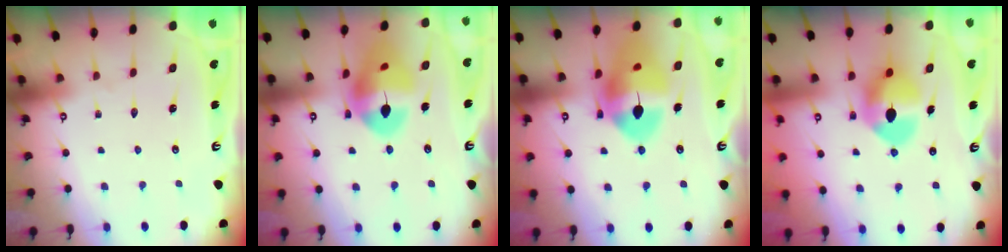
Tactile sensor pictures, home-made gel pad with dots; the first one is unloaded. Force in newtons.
{"total": 16.8, "press": 16.7, "slide": 2.3}
{"total": 18.1, "press": 17.9, "slide": 2.2}
{"total": 11.0, "press": 10.9, "slide": 1.3}